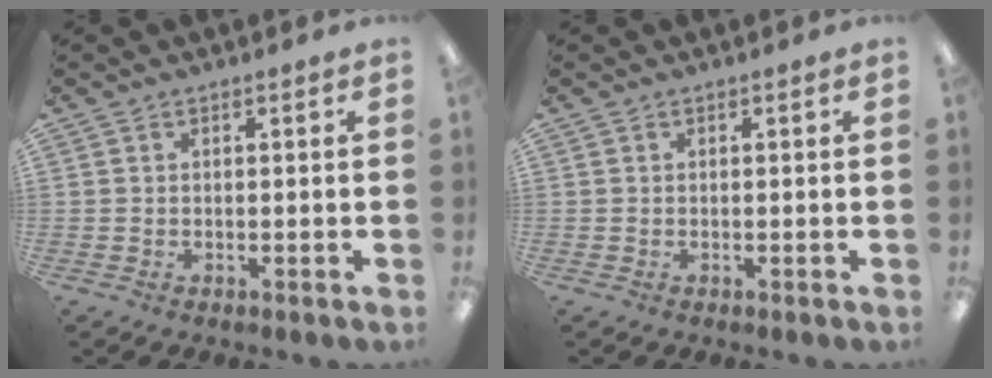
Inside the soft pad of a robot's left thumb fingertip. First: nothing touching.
{"total": 0.0}